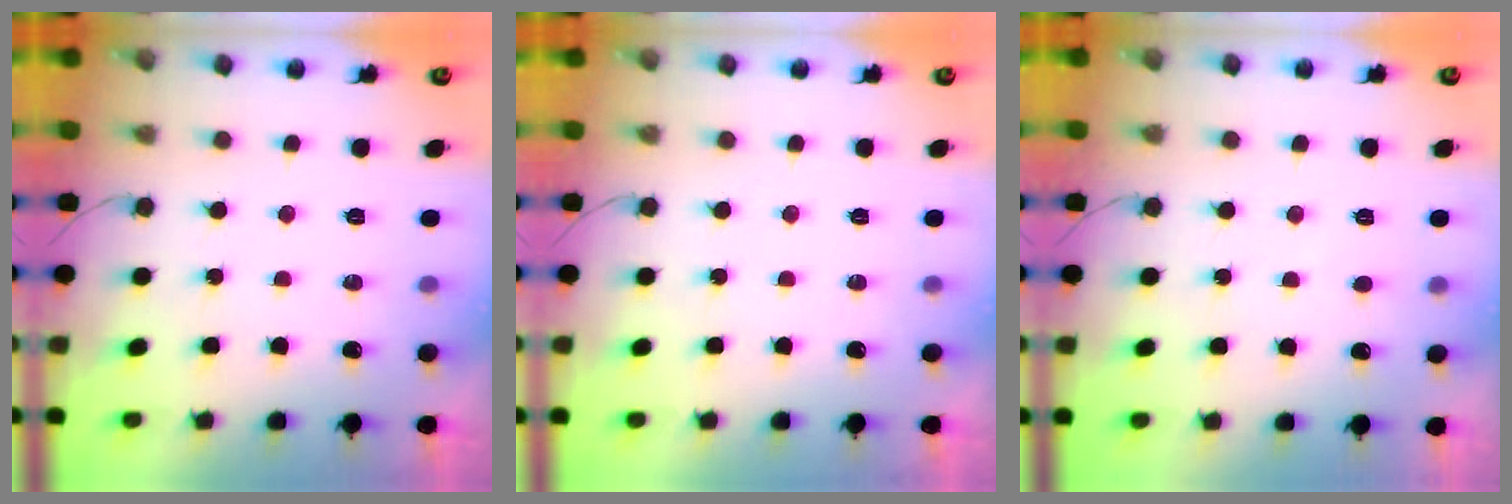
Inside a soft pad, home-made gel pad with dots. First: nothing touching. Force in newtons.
{"total": 0.0}
{"total": 1.8, "press": 1.8, "slide": 0.2}